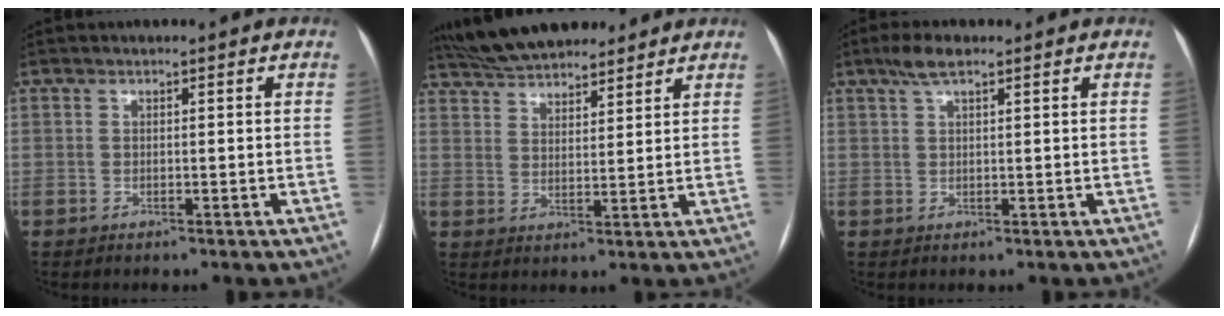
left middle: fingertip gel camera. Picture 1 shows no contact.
{"total": 14.1, "force": [12.4, 3.9, 5.5], "torque": [-0.099, 0.033, 0.204]}
{"total": 3.3, "force": [2.2, 0.8, 2.2], "torque": [-0.049, 0.011, 0.044]}